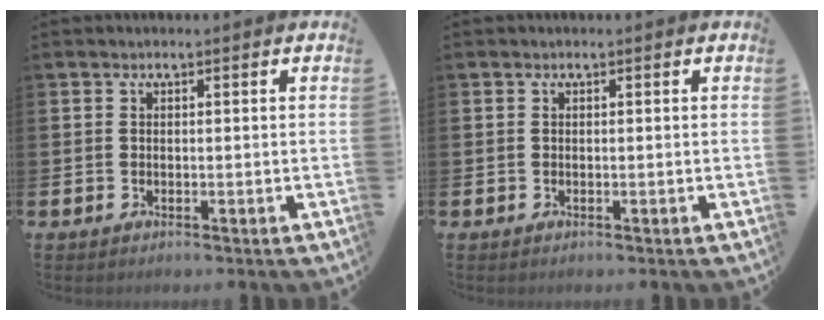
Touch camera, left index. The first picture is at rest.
{"total": 0.0}